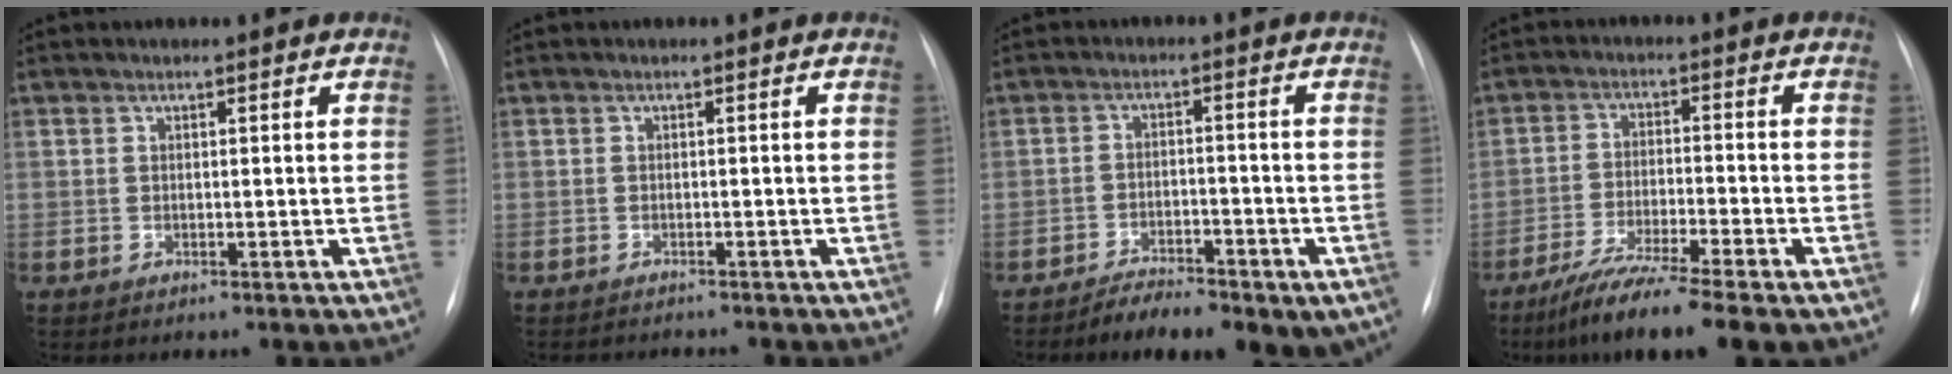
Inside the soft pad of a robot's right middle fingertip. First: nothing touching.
{"total": 2.5, "force": [-2.4, 0.3, 0.4], "torque": [0.000, -0.009, -0.028]}
{"total": 9.8, "force": [-7.1, 3.6, 5.9], "torque": [-0.076, 0.007, -0.105]}
{"total": 11.1, "force": [-8.3, 0.2, 7.4], "torque": [-0.124, -0.033, -0.135]}